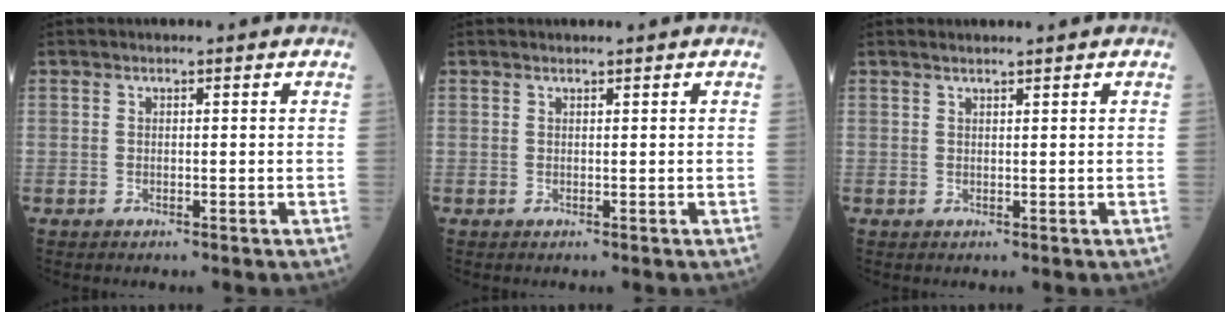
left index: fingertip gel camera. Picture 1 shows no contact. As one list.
[{"total": 1.2, "force": [1.1, 0.0, 0.4], "torque": [-0.006, 0.008, 0.019]}, {"total": 2.4, "force": [2.1, 0.0, 1.0], "torque": [-0.013, 0.016, 0.036]}]